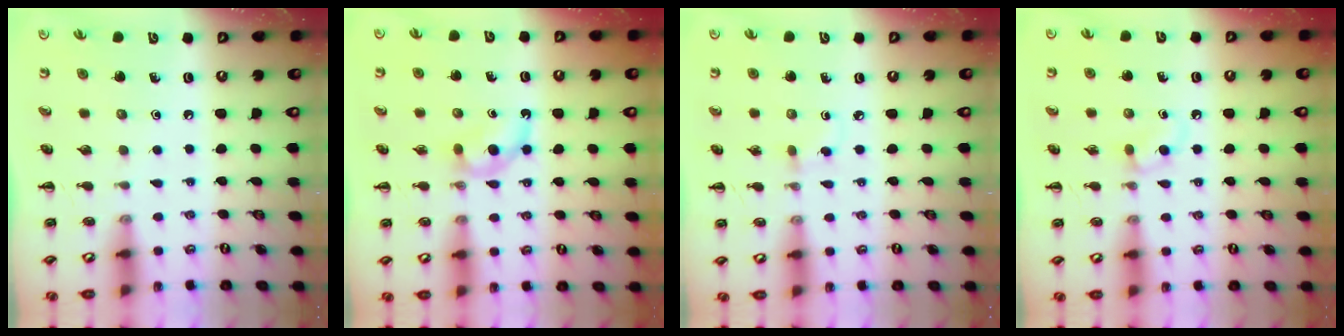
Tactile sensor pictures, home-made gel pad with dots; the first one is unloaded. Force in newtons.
{"total": 4.7, "press": 4.4, "slide": 1.8}
{"total": 2.6, "press": 2.4, "slide": 1.2}
{"total": 3.7, "press": 3.4, "slide": 1.4}